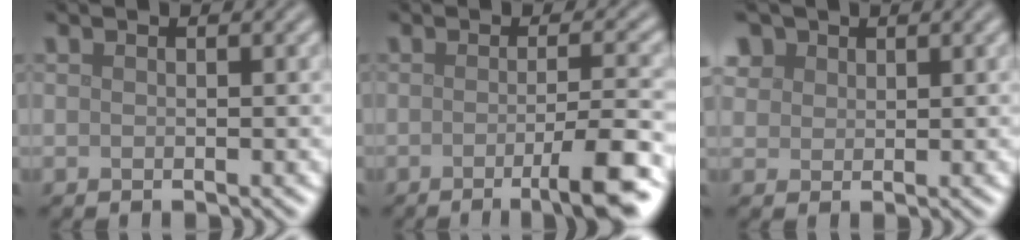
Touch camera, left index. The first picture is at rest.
{"total": 6.1, "force": [-2.1, 1.2, 5.7], "torque": [-0.076, -0.002, -0.036]}
{"total": 2.8, "force": [1.7, 2.1, 0.9], "torque": [-0.031, 0.004, 0.034]}